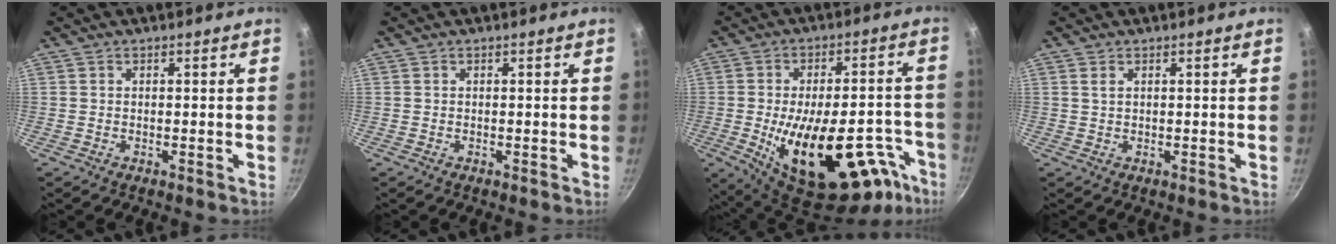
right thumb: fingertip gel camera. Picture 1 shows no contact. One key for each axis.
{"total": 0.0}
{"total": 28.0, "fx": -11.5, "fy": 13.2, "fz": 21.8, "tx": -0.265, "ty": 0.031, "tz": -0.148}
{"total": 1.2, "fx": 0.5, "fy": 0.6, "fz": 0.8, "tx": -0.015, "ty": 0.001, "tz": 0.011}